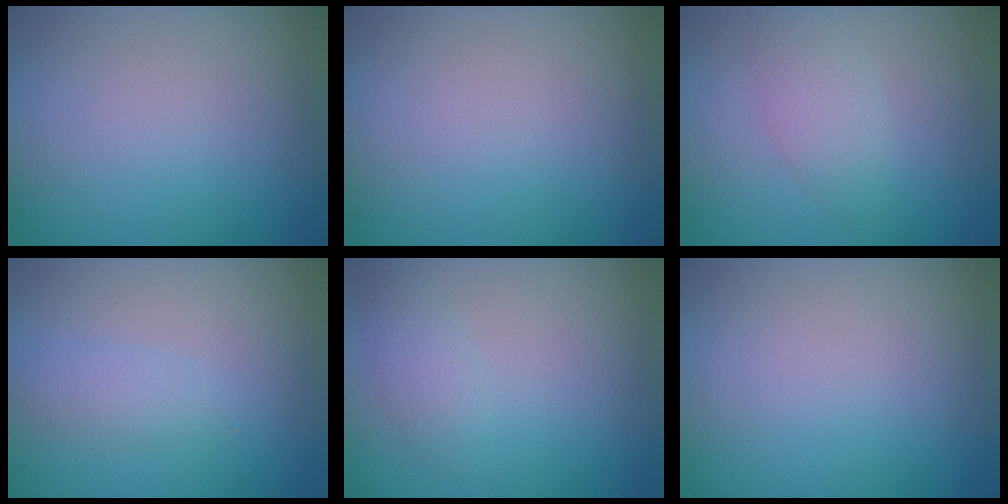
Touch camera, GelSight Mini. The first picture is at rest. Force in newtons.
{"total": 0.0}
{"total": 2.4, "press": 2.4, "slide": 0.0}
{"total": 1.7, "press": 1.7, "slide": 0.1}
{"total": 1.6, "press": 1.6, "slide": 0.0}
{"total": 0.0}